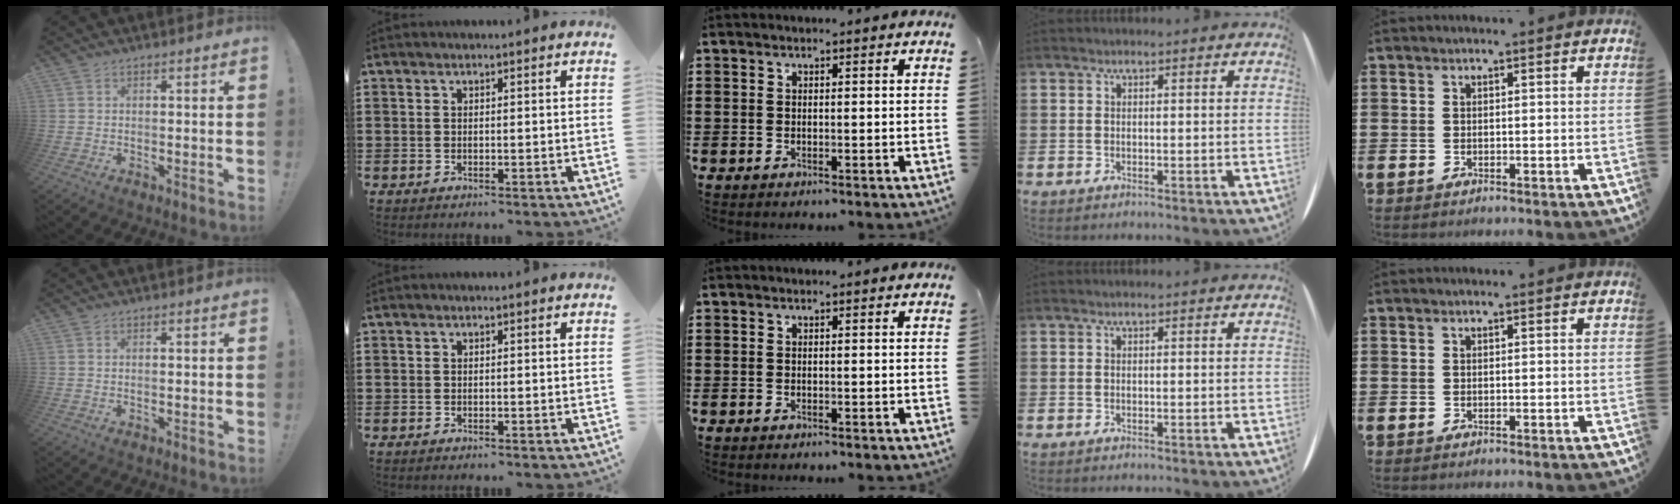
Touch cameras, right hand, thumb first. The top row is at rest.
{}